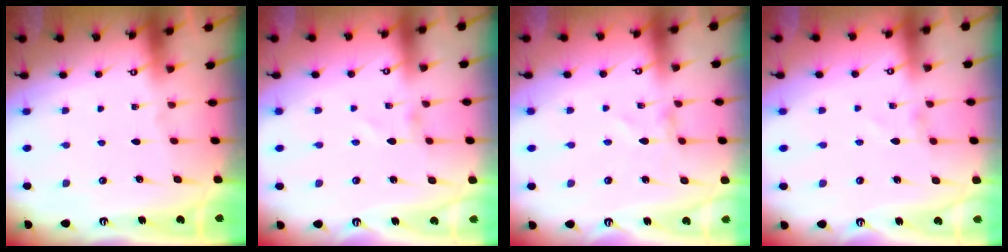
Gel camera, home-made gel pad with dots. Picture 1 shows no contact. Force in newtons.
{"total": 0.9, "press": 0.9, "slide": 0.0}
{"total": 0.8, "press": 0.8, "slide": 0.1}
{"total": 0.6, "press": 0.6, "slide": 0.1}